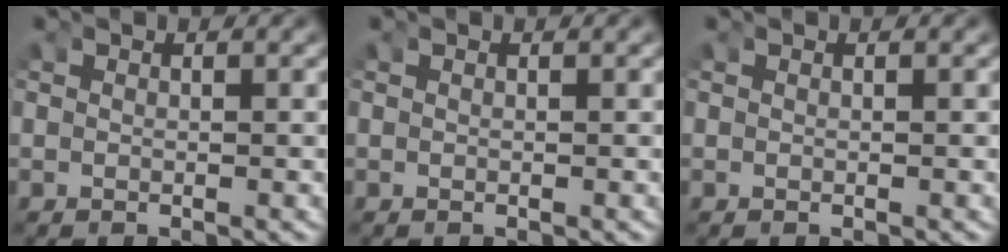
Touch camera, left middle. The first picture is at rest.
{"total": 0.0}
{"total": 0.0}